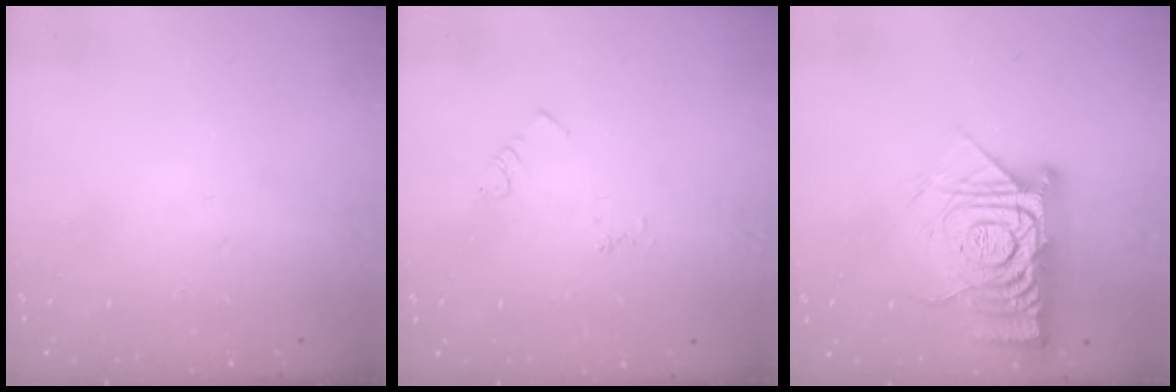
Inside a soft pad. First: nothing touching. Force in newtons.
{"total": 3.3, "press": 3.3, "slide": 0.6}
{"total": 14.6, "press": 14.5, "slide": 1.5}